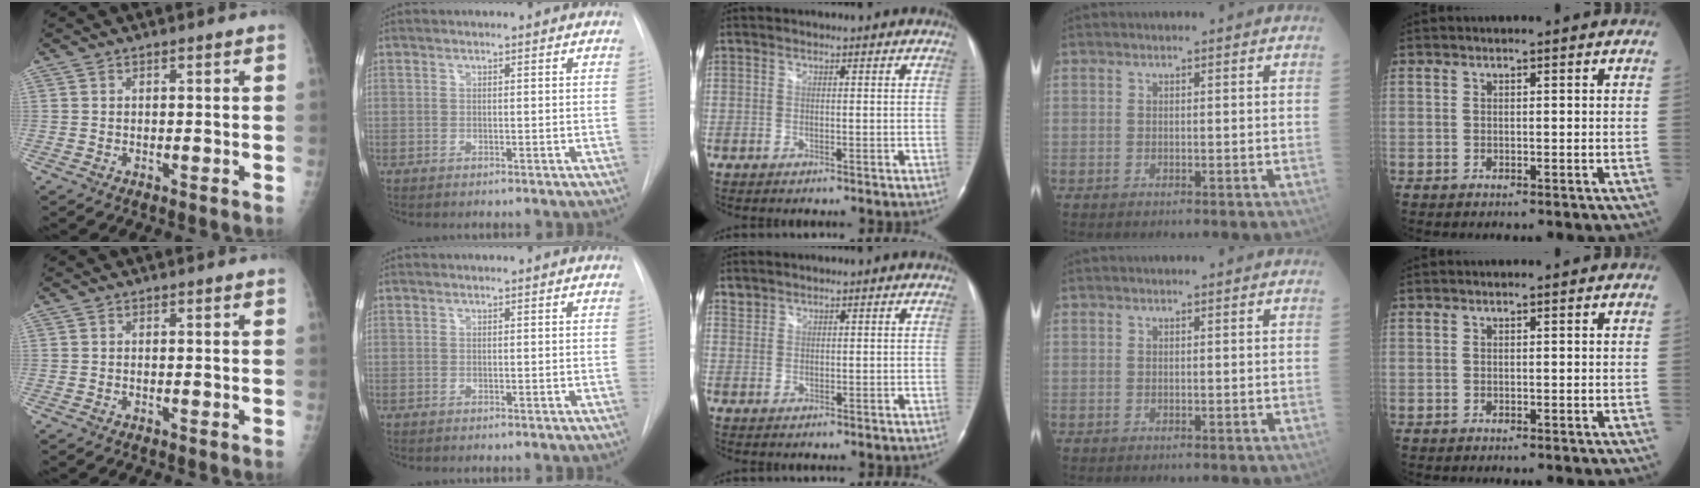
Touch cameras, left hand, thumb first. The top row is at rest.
{"middle": {"total": 1.2, "force": [1.0, 0.6, -0.2], "torque": [0.008, 0.006, 0.018]}}